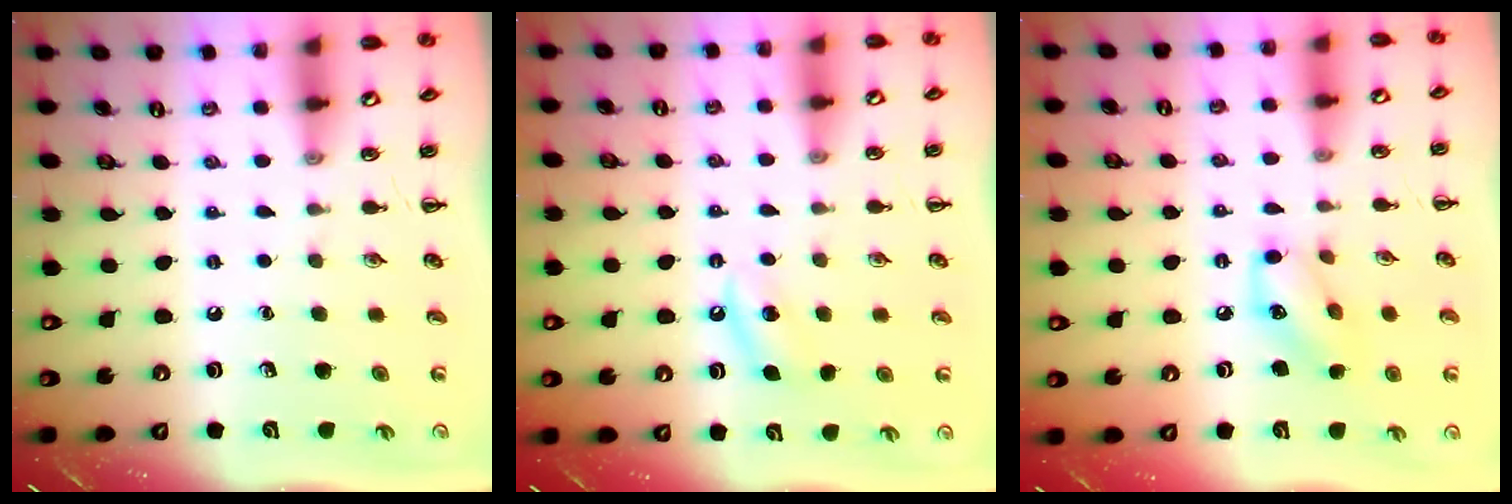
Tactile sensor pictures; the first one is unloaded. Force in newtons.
{"total": 5.0, "press": 4.8, "slide": 1.5}
{"total": 9.3, "press": 9.3, "slide": 0.3}